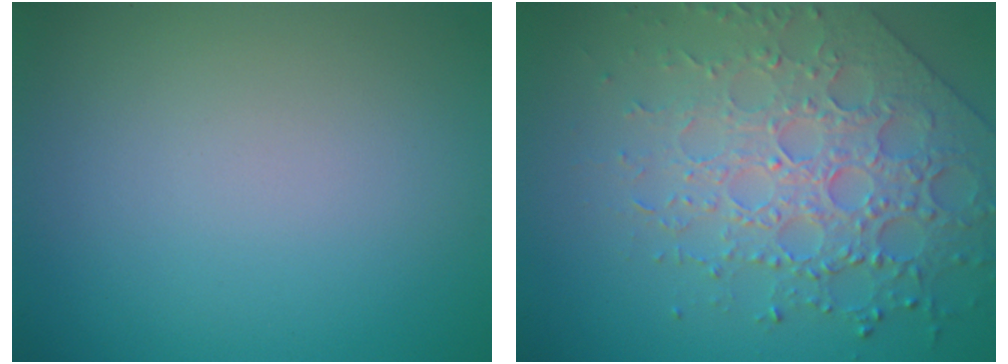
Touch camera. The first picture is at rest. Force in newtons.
{"total": 6.0, "press": 5.2, "slide": 3.1}